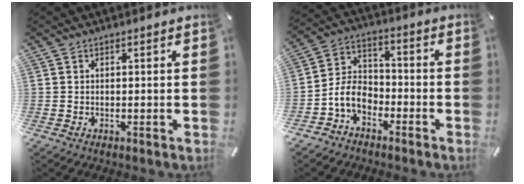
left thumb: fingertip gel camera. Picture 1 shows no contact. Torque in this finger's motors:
{"motor_torque": [0.40, 0.98, 0.16, 0.16, 0.06]}